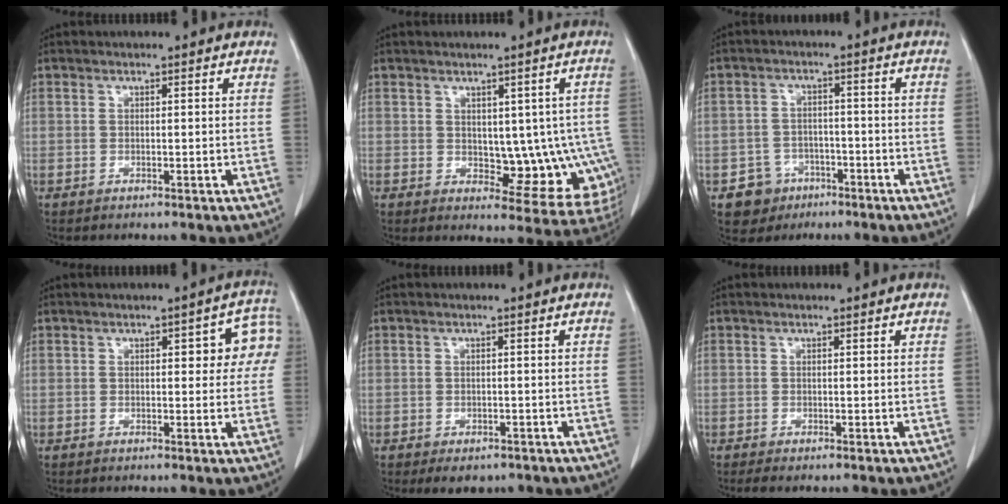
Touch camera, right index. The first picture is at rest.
{"total": 10.0, "force": [-0.4, 6.0, 8.0], "torque": [-0.066, 0.011, 0.012]}
{"total": 5.3, "force": [-2.8, 4.5, 0.5], "torque": [-0.003, 0.013, -0.039]}
{"total": 7.0, "force": [1.6, 2.8, 6.2], "torque": [-0.055, 0.026, 0.013]}
{"total": 3.7, "force": [-2.7, 2.0, 1.6], "torque": [-0.012, 0.000, -0.029]}
{"total": 1.1, "force": [-0.8, 0.2, 0.8], "torque": [-0.013, -0.004, -0.013]}